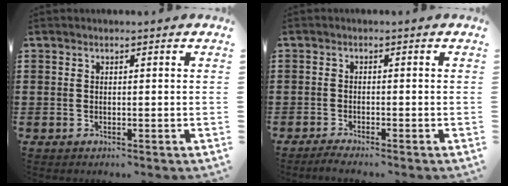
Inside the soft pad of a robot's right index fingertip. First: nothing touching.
{"total": 1.5, "force": [-1.4, -0.2, 0.2], "torque": [-0.006, -0.001, -0.027]}